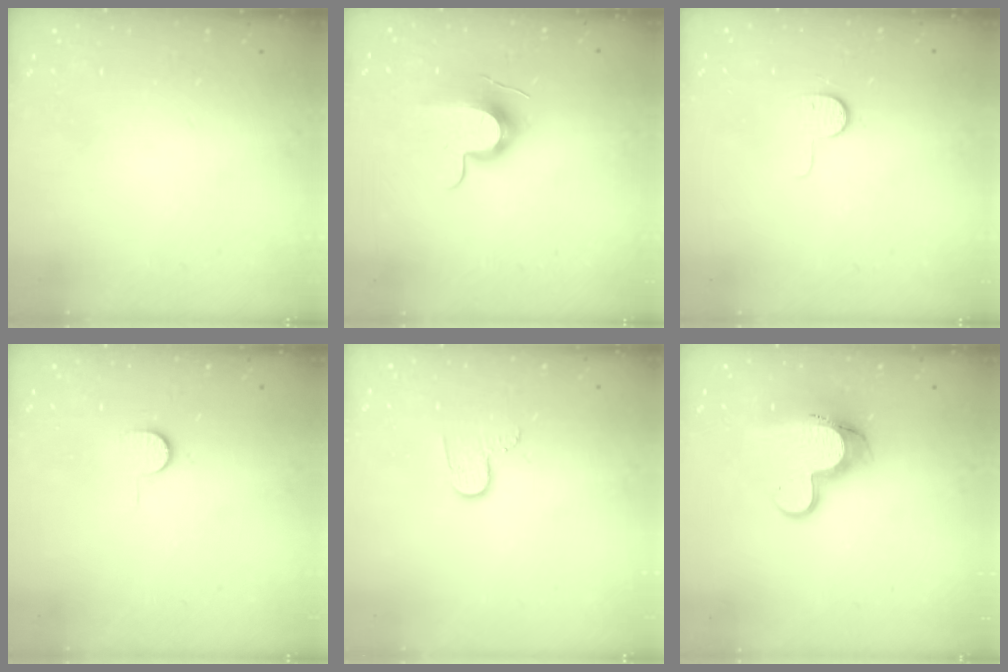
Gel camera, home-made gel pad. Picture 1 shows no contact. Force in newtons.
{"total": 10.6, "press": 10.5, "slide": 1.3}
{"total": 6.8, "press": 6.8, "slide": 0.6}
{"total": 4.0, "press": 4.0, "slide": 0.4}
{"total": 4.6, "press": 4.6, "slide": 0.5}
{"total": 12.6, "press": 12.6, "slide": 1.2}